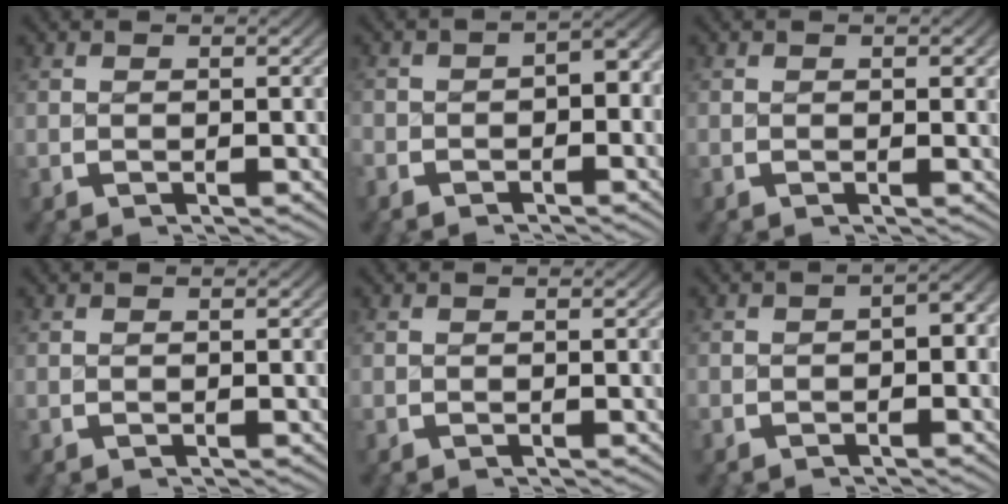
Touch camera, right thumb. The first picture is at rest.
{"total": 3.0, "force": [-1.2, 2.2, 1.6], "torque": [-0.016, -0.006, -0.025]}
{"total": 0.6, "force": [0.1, 0.5, 0.2], "torque": [0.001, -0.003, -0.001]}
{"total": 0.0}
{"total": 0.0}
{"total": 2.2, "force": [-0.7, 1.5, 1.3], "torque": [-0.014, -0.004, -0.014]}